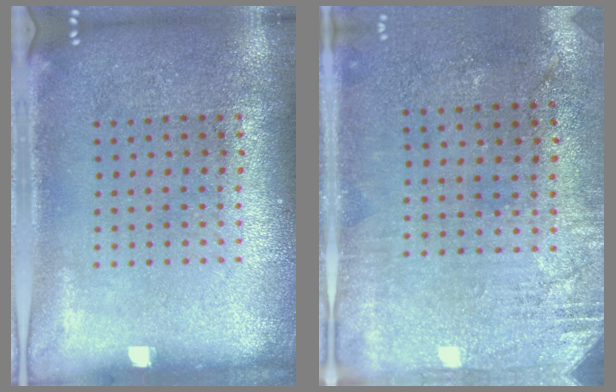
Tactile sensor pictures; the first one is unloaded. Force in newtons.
{"total": 2.8, "press": 2.3, "slide": 1.6}